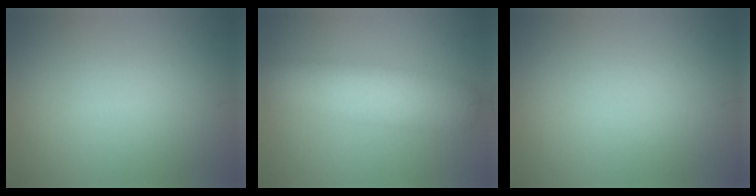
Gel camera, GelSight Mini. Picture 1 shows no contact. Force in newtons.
{"total": 5.8, "press": 5.8, "slide": 0.3}
{"total": 0.0}